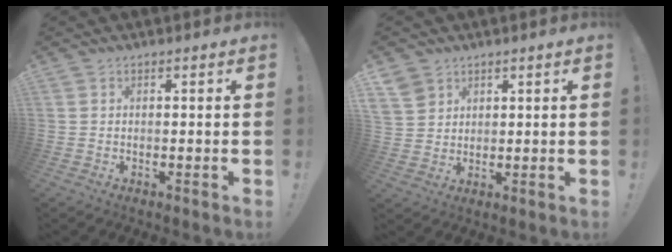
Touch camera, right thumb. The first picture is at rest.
{"total": 4.9, "force": [3.3, 3.5, 0.9], "torque": [-0.020, -0.019, 0.067]}